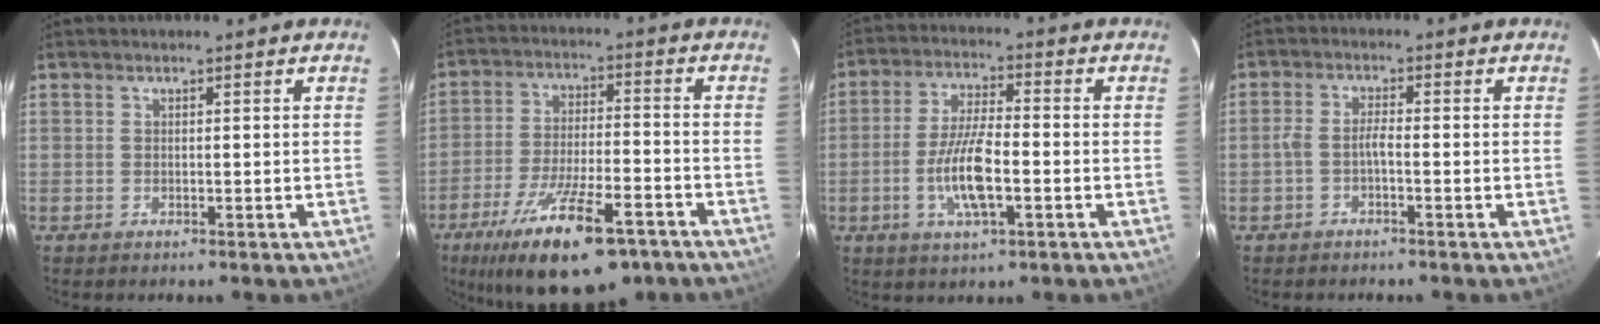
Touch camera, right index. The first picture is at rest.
{"total": 18.9, "force": [-12.1, 6.2, 13.1], "torque": [-0.241, -0.031, -0.188]}
{"total": 9.7, "force": [-2.9, 2.8, 8.8], "torque": [-0.178, -0.003, -0.054]}
{"total": 2.3, "force": [-1.3, 0.4, 1.8], "torque": [-0.045, 0.008, -0.028]}